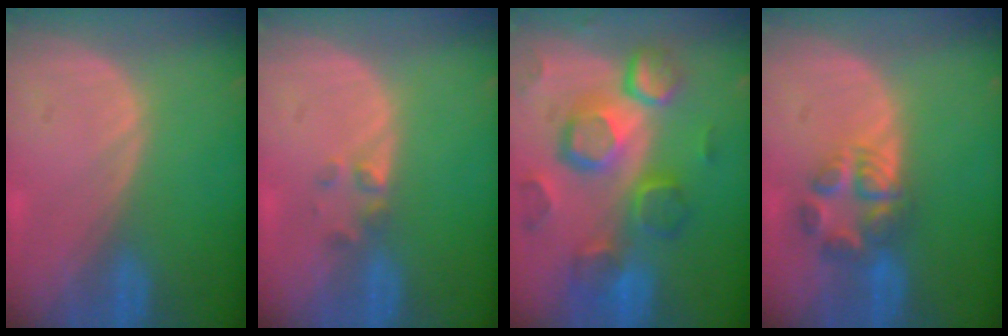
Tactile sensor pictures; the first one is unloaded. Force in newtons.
{"total": 1.9, "press": 1.7, "slide": 0.8}
{"total": 12.3, "press": 10.6, "slide": 6.2}
{"total": 5.8, "press": 5.8, "slide": 0.5}